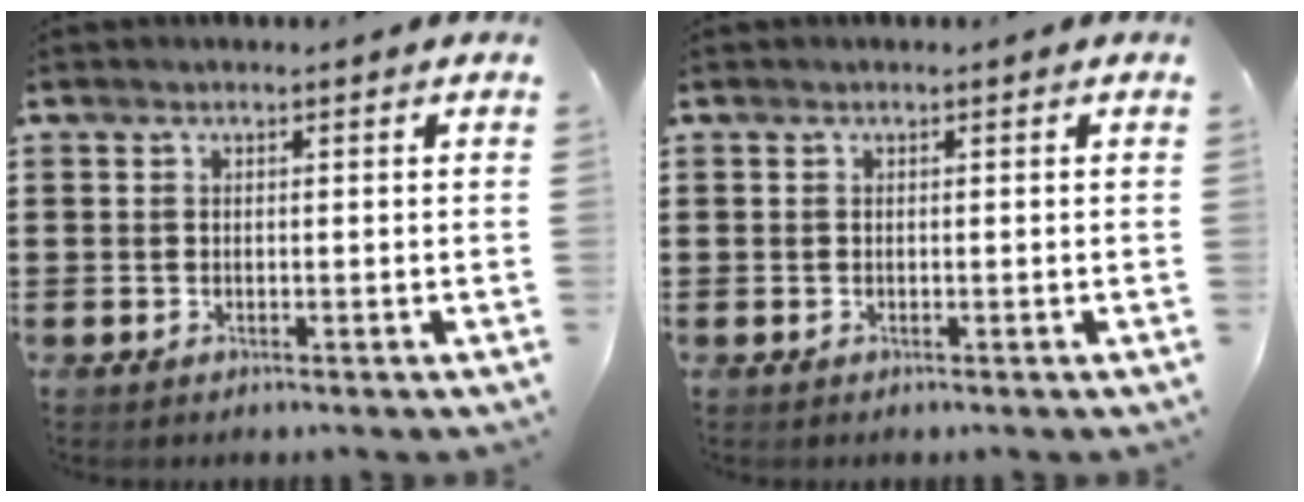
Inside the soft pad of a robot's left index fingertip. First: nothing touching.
{"total": 0.0}